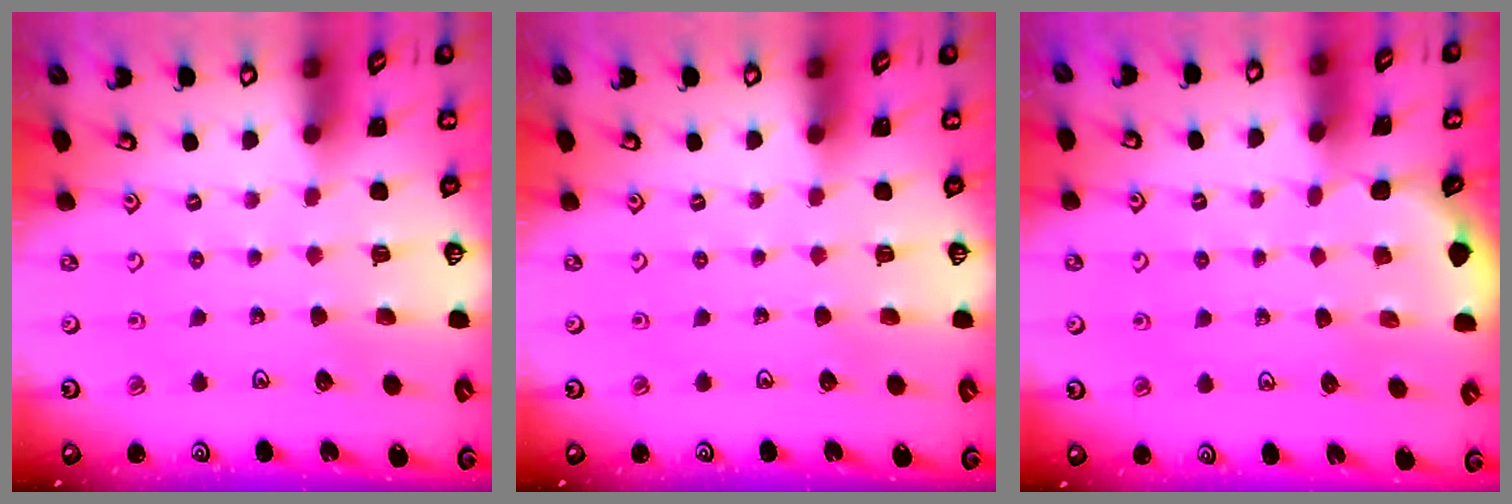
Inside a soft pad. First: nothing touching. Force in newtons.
{"total": 0.0}
{"total": 1.3, "press": 1.3, "slide": 0.1}